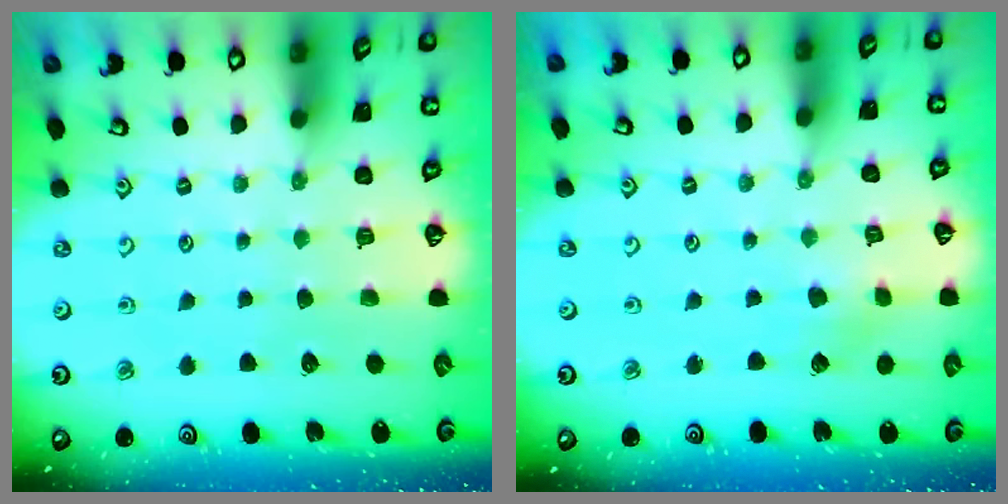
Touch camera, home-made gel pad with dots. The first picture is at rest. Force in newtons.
{"total": 2.7, "press": 2.7, "slide": 0.3}